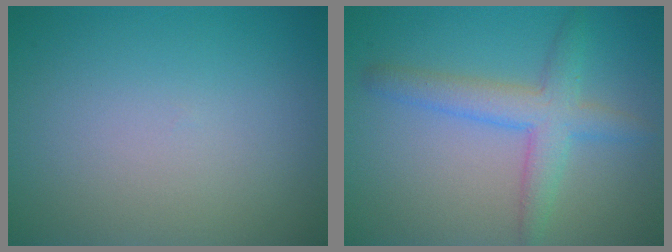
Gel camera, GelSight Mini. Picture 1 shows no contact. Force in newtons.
{"total": 4.0, "press": 3.9, "slide": 0.2}